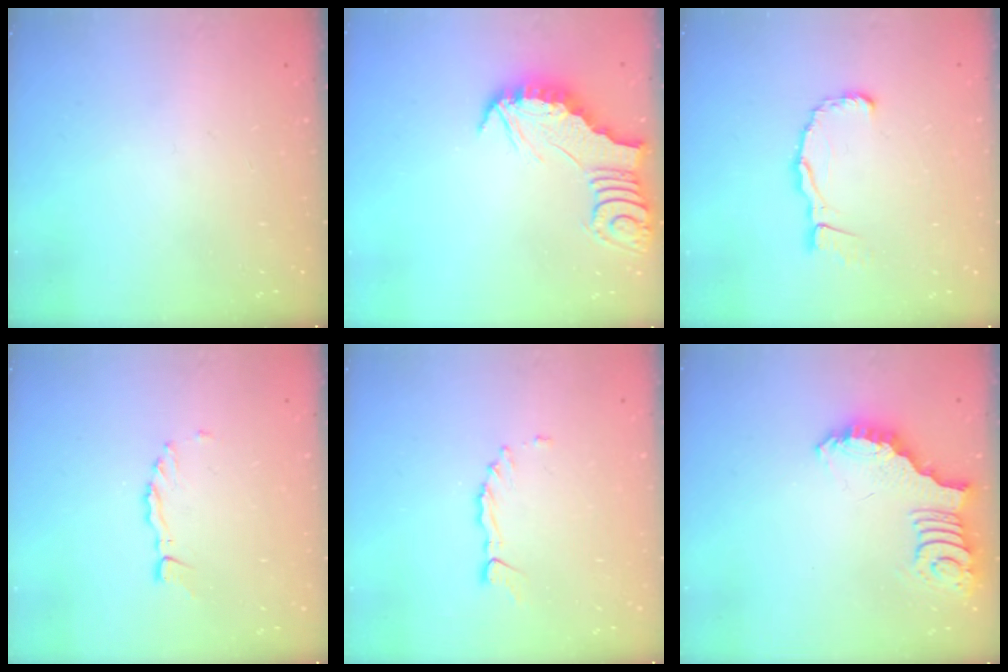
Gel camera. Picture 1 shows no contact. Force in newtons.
{"total": 2.8, "press": 2.8, "slide": 0.2}
{"total": 9.0, "press": 8.9, "slide": 1.1}
{"total": 2.2, "press": 2.2, "slide": 0.3}
{"total": 1.7, "press": 1.6, "slide": 0.2}
{"total": 2.6, "press": 2.6, "slide": 0.5}